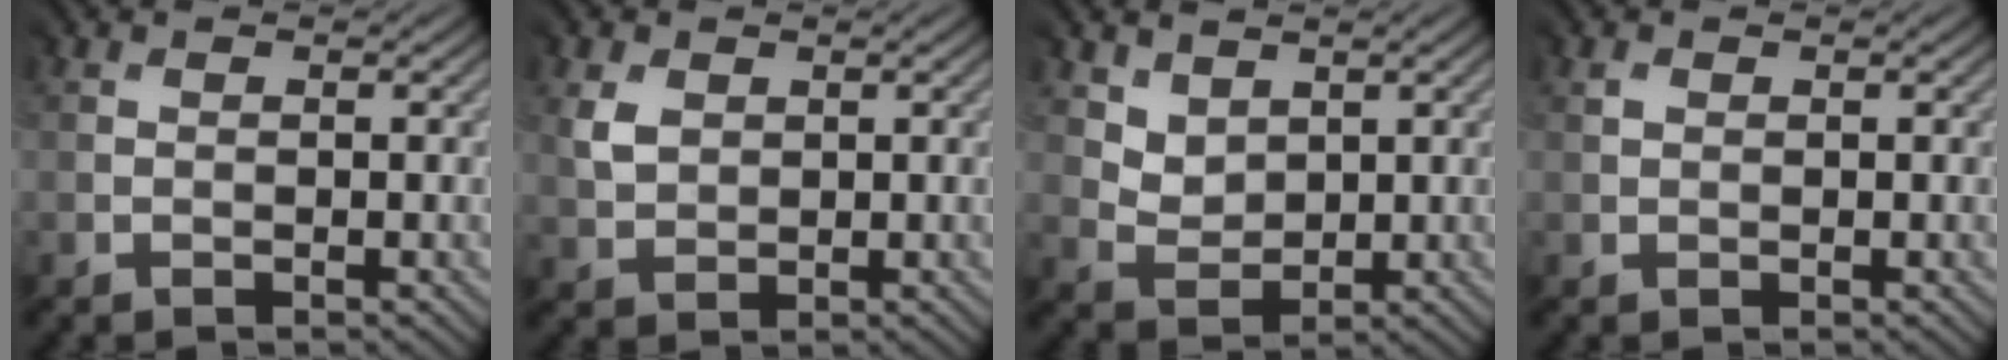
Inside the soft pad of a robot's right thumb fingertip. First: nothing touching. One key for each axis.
{"total": 2.0, "fx": 1.1, "fy": 1.6, "fz": 0.1, "tx": -0.018, "ty": 0.000, "tz": 0.023}
{"total": 2.9, "fx": 2.3, "fy": 1.8, "fz": -0.1, "tx": -0.023, "ty": -0.009, "tz": 0.043}
{"total": 0.9, "fx": 0.7, "fy": 0.5, "fz": -0.1, "tx": 0.000, "ty": -0.002, "tz": 0.010}